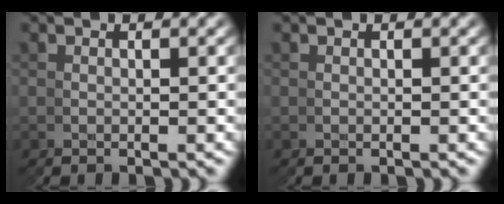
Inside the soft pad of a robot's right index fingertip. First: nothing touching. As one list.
[{"total": 0.0}]